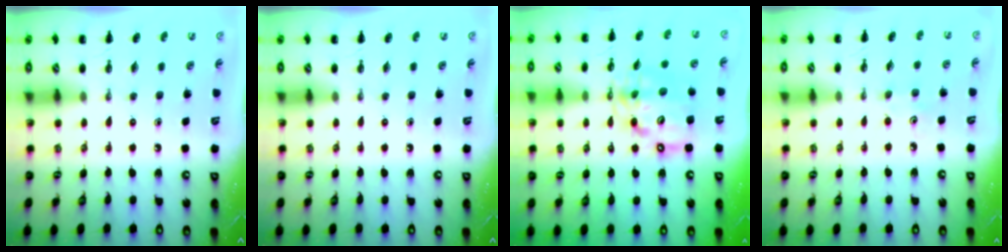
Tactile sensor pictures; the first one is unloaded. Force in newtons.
{"total": 0.0}
{"total": 12.8, "press": 12.3, "slide": 3.5}
{"total": 3.4, "press": 3.3, "slide": 0.8}